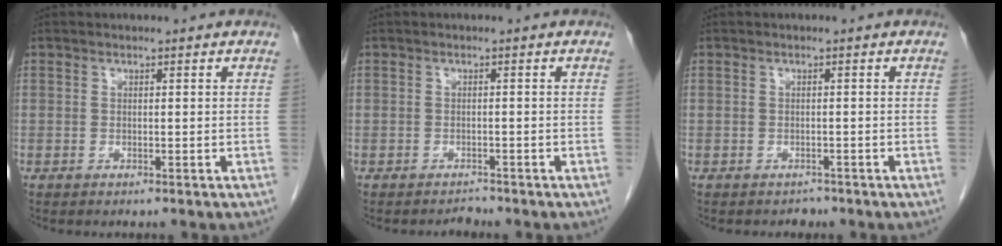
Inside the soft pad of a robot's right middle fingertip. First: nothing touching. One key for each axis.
{"total": 1.0, "fx": -1.0, "fy": 0.1, "fz": -0.3, "tx": 0.004, "ty": -0.007, "tz": -0.016}
{"total": 1.2, "fx": -1.0, "fy": 0.6, "fz": -0.2, "tx": -0.007, "ty": -0.001, "tz": -0.016}